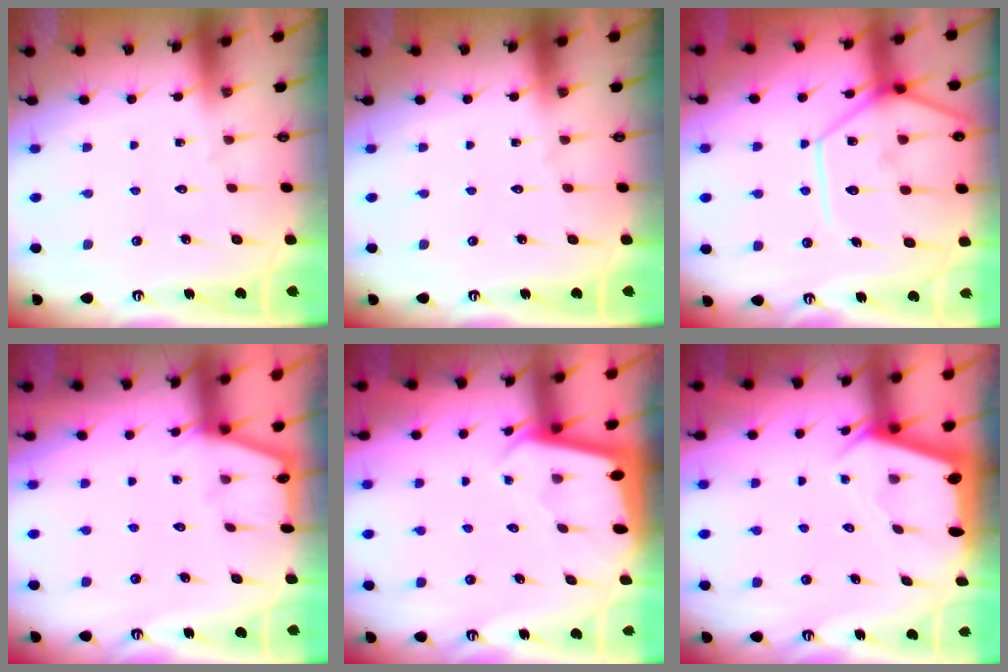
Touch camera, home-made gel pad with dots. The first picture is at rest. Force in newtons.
{"total": 0.0}
{"total": 17.2, "press": 17.1, "slide": 1.6}
{"total": 1.6, "press": 1.6, "slide": 0.2}
{"total": 1.9, "press": 1.9, "slide": 0.1}
{"total": 2.4, "press": 2.4, "slide": 0.4}